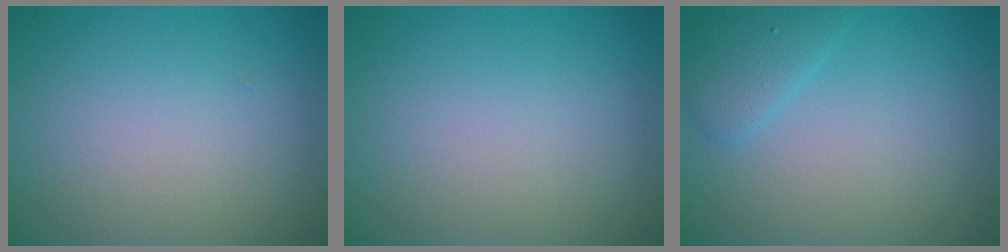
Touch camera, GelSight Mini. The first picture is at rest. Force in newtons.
{"total": 0.0}
{"total": 1.8, "press": 1.8, "slide": 0.1}